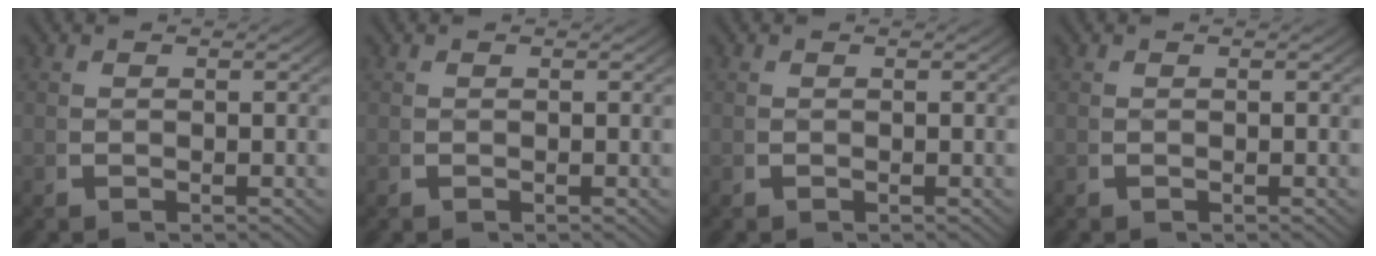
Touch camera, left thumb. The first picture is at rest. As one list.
[{"total": 0.0}, {"total": 0.0}, {"total": 0.0}]